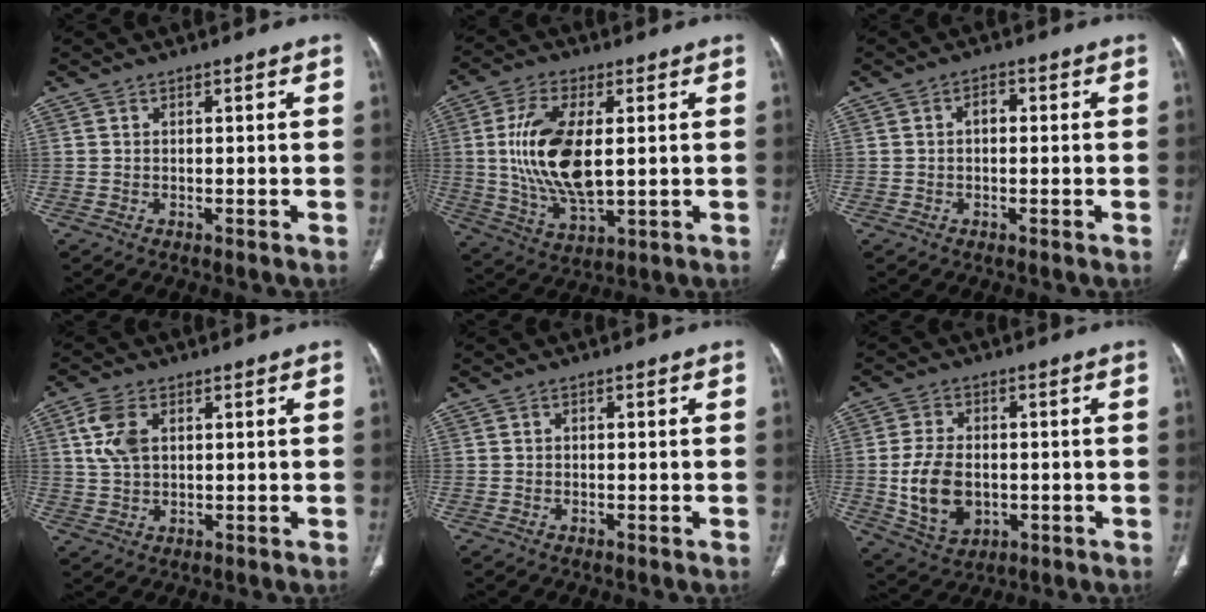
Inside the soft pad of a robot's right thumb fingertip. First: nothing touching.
{"total": 15.7, "force": [1.4, 7.6, 13.7], "torque": [-0.269, -0.013, 0.034]}
{"total": 2.4, "force": [0.1, 1.6, 1.8], "torque": [-0.020, 0.011, -0.003]}
{"total": 6.5, "force": [1.9, 3.8, 4.9], "torque": [-0.106, 0.004, 0.040]}
{"total": 0.0}
{"total": 11.1, "force": [-1.2, 7.6, 8.0], "torque": [-0.138, 0.001, -0.008]}